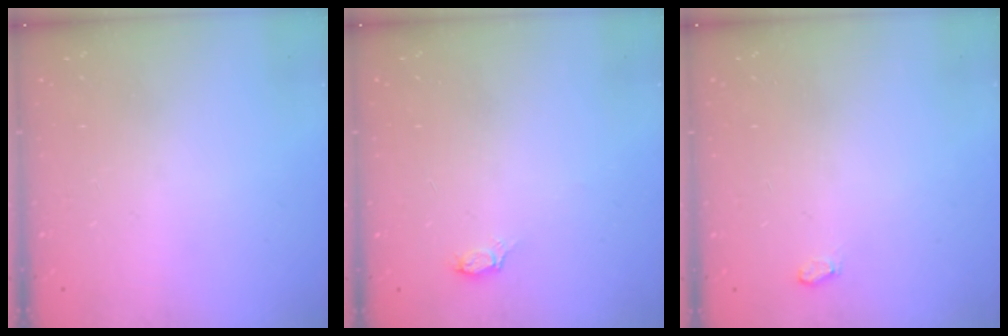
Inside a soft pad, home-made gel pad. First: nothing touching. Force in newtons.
{"total": 3.1, "press": 3.1, "slide": 0.4}
{"total": 4.8, "press": 4.5, "slide": 1.5}